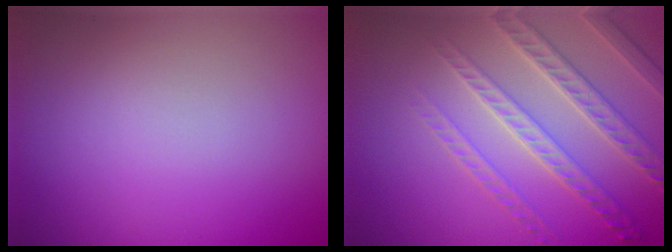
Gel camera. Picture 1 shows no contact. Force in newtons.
{"total": 4.1, "press": 4.0, "slide": 0.9}